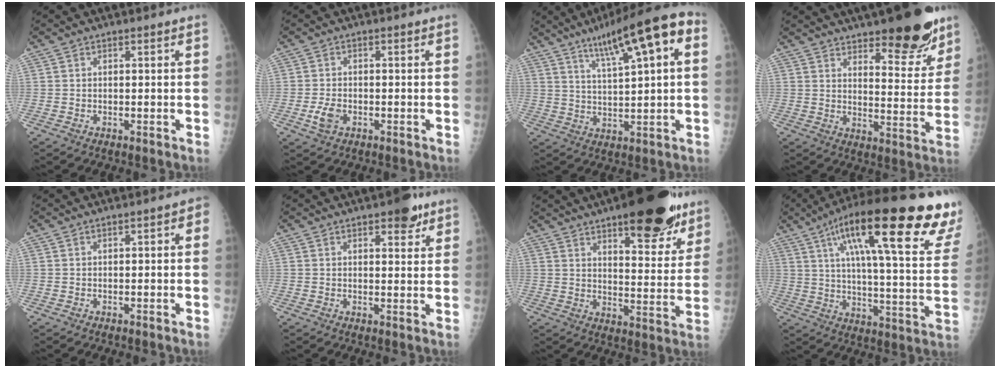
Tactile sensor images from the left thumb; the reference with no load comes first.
{"total": 3.3, "force": [-1.3, 2.2, 2.1], "torque": [-0.042, 0.002, -0.025]}
{"total": 15.2, "force": [6.2, 3.1, 13.5], "torque": [-0.197, 0.006, 0.096]}
{"total": 16.0, "force": [11.0, 5.3, 10.3], "torque": [-0.091, -0.071, 0.158]}
{"total": 1.9, "force": [0.1, 0.9, 1.7], "torque": [-0.011, 0.008, -0.007]}
{"total": 5.4, "force": [3.4, 2.3, 3.6], "torque": [-0.026, -0.013, 0.038]}
{"total": 21.3, "force": [13.7, 7.4, 14.5], "torque": [-0.152, -0.057, 0.193]}
{"total": 31.3, "force": [16.8, 6.1, 25.6], "torque": [-0.336, -0.019, 0.247]}